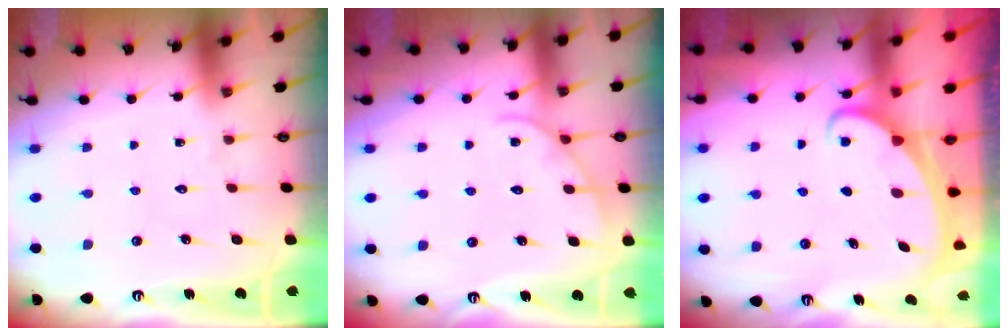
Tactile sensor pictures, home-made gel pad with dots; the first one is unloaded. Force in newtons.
{"total": 3.5, "press": 3.5, "slide": 0.3}
{"total": 1.9, "press": 1.9, "slide": 0.3}